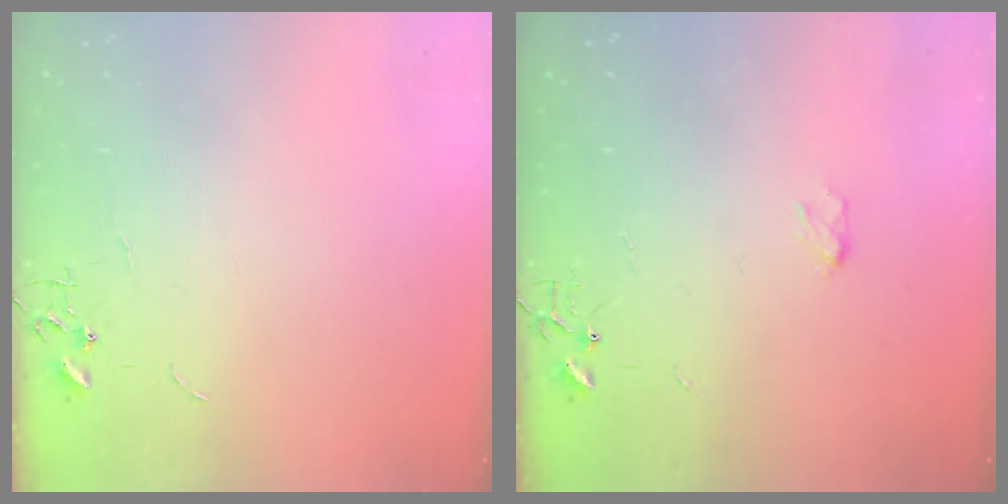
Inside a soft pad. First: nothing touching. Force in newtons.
{"total": 3.1, "press": 3.1, "slide": 0.4}